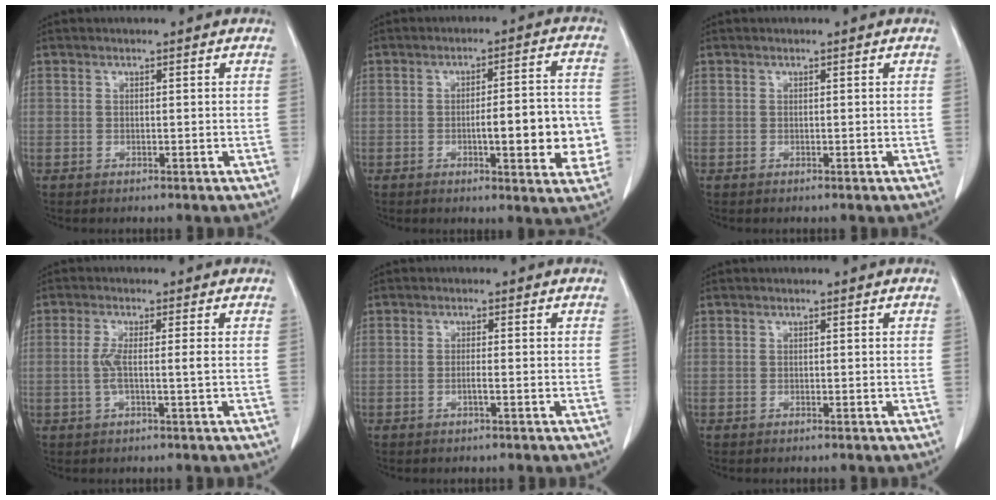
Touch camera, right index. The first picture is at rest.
{"total": 11.0, "force": [-2.1, 2.4, 10.5], "torque": [-0.133, 0.012, -0.022]}
{"total": 0.0}
{"total": 3.2, "force": [-0.3, -0.1, 3.2], "torque": [-0.068, 0.001, -0.005]}
{"total": 1.2, "force": [-0.4, -0.1, 1.1], "torque": [-0.020, 0.000, -0.009]}
{"total": 0.0}